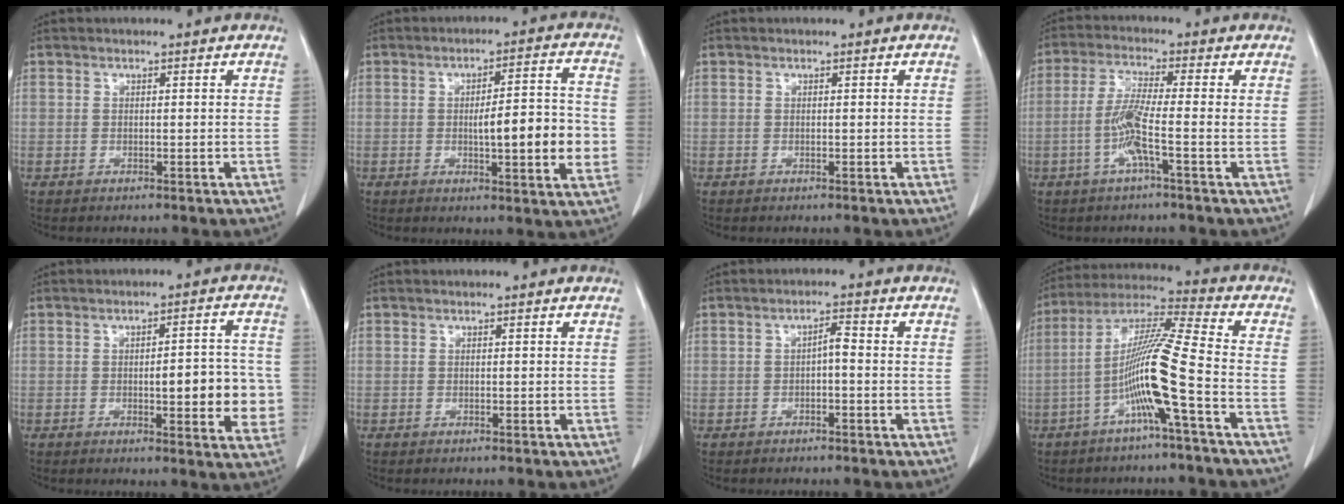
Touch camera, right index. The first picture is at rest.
{"total": 10.8, "force": [-1.4, 1.6, 10.6], "torque": [-0.149, 0.006, -0.019]}
{"total": 0.0}
{"total": 6.3, "force": [-1.8, -0.5, 6.0], "torque": [-0.123, -0.001, -0.041]}
{"total": 9.2, "force": [-1.2, 2.6, 8.8], "torque": [-0.104, 0.010, -0.010]}
{"total": 0.0}
{"total": 2.0, "force": [-0.4, 0.5, 1.9], "torque": [-0.030, 0.006, -0.007]}
{"total": 12.1, "force": [-4.1, -1.5, 11.3], "torque": [-0.218, 0.009, -0.085]}